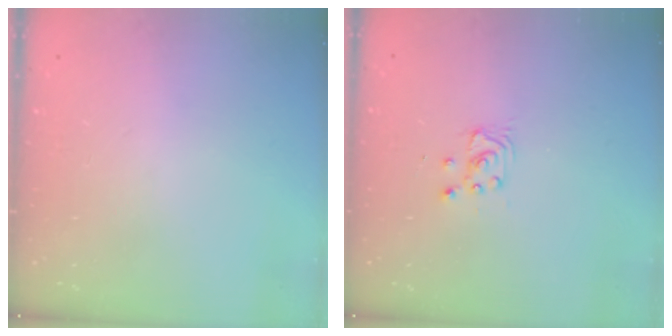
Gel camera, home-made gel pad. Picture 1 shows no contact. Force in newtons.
{"total": 2.9, "press": 2.9, "slide": 0.4}